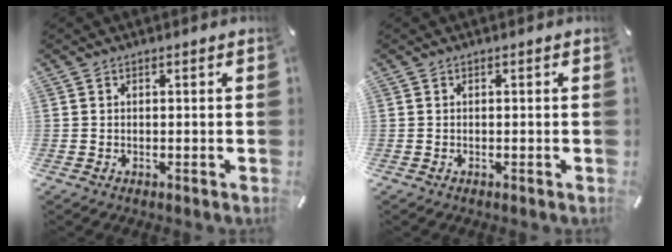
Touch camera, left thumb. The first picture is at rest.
{"total": 0.0}